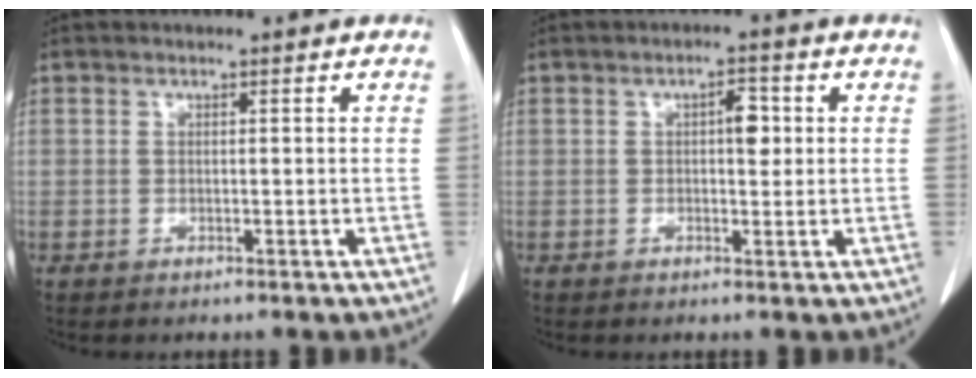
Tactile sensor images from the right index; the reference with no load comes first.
{"total": 3.0, "force": [0.6, 1.3, 2.7], "torque": [-0.035, 0.007, 0.010]}